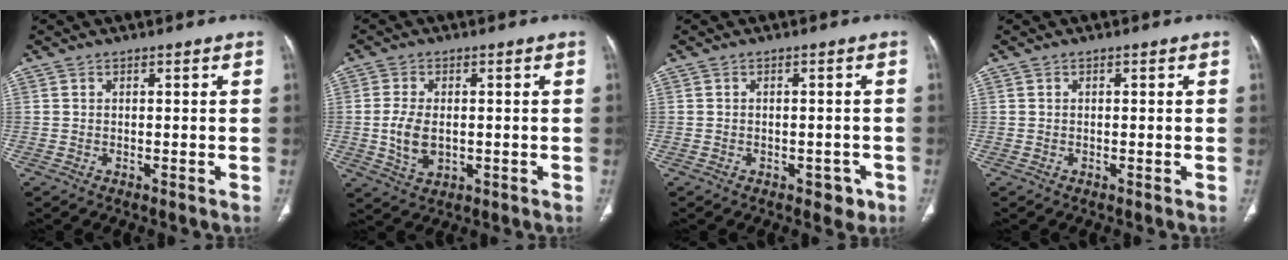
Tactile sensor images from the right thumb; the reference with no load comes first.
{"total": 6.6, "force": [-0.4, 4.1, 5.2], "torque": [-0.102, -0.006, -0.002]}
{"total": 3.0, "force": [-1.5, 2.0, 1.6], "torque": [-0.005, 0.007, -0.015]}
{"total": 0.0}